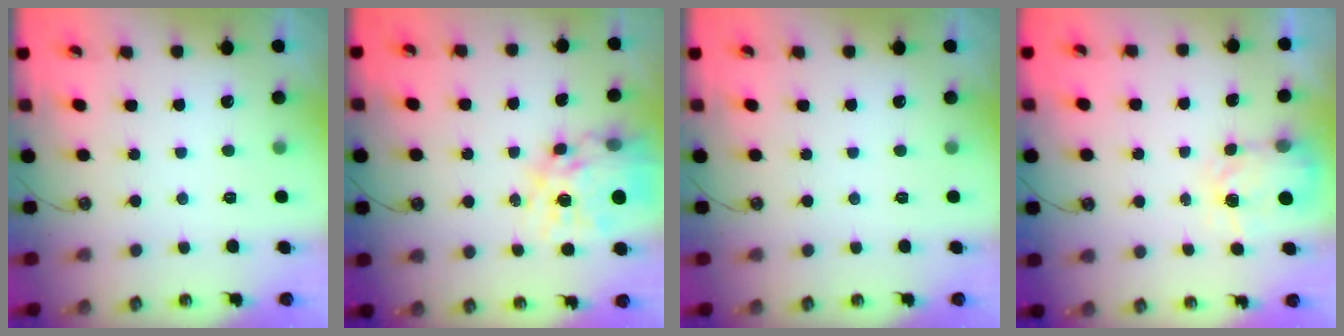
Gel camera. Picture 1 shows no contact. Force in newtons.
{"total": 16.7, "press": 16.6, "slide": 1.5}
{"total": 0.0}
{"total": 4.0, "press": 3.9, "slide": 0.7}